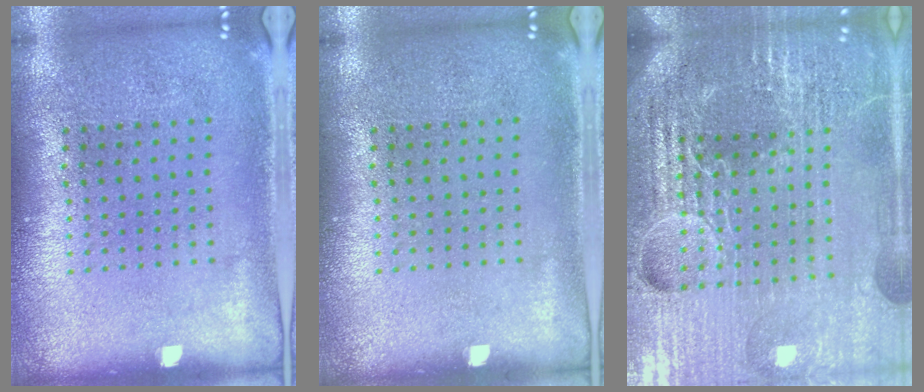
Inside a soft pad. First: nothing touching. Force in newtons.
{"total": 0.0}
{"total": 6.2, "press": 5.5, "slide": 2.9}